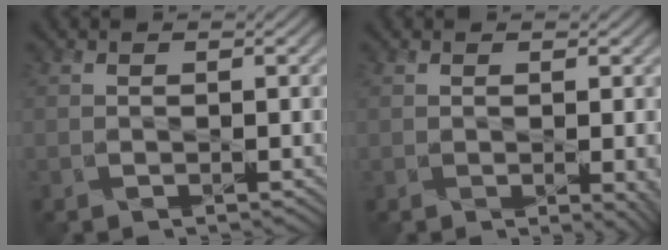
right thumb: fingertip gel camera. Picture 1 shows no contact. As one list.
[{"total": 3.4, "force": [-0.6, 1.2, 3.1], "torque": [-0.038, -0.010, 0.003]}]